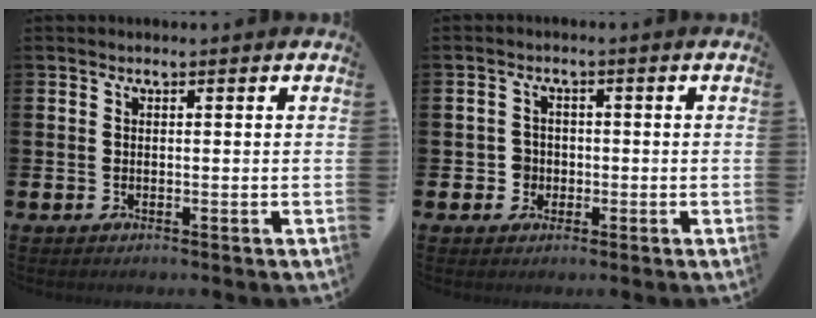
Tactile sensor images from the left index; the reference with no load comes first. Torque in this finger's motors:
{"motor_torque": [0.28, 0.22, 0.00, 0.00]}